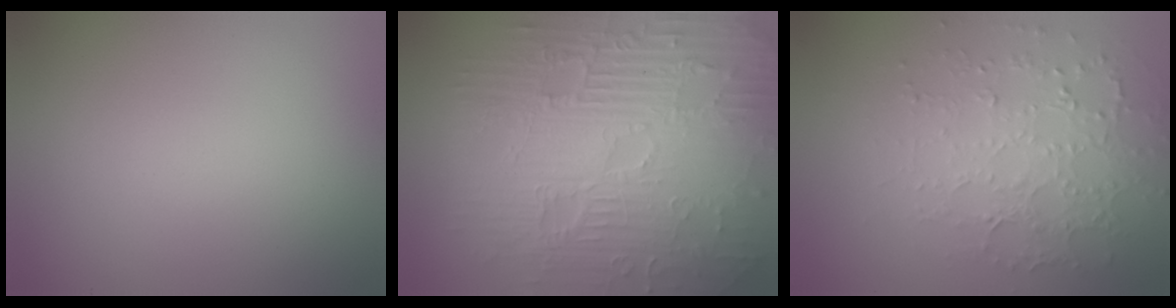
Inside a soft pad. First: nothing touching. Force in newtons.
{"total": 12.2, "press": 7.8, "slide": 9.4}
{"total": 3.8, "press": 3.4, "slide": 1.7}